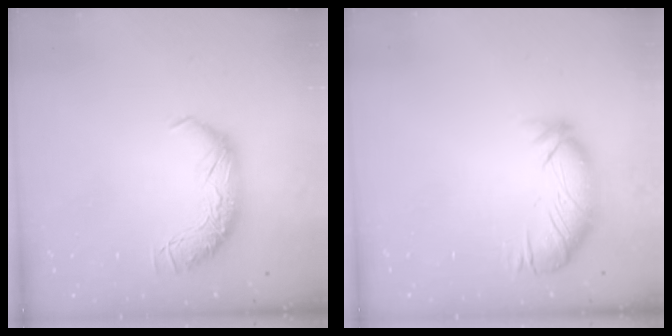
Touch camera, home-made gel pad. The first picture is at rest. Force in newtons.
{"total": 2.9, "press": 2.5, "slide": 1.4}